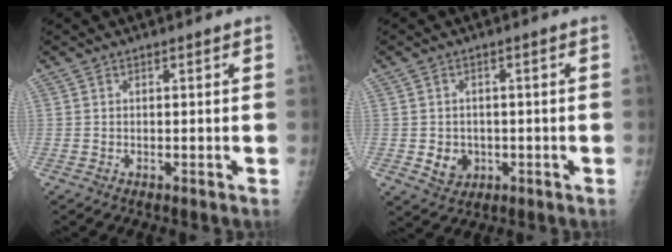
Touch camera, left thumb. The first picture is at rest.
{"total": 4.3, "force": [-0.9, 3.7, 2.0], "torque": [-0.014, 0.003, -0.002]}